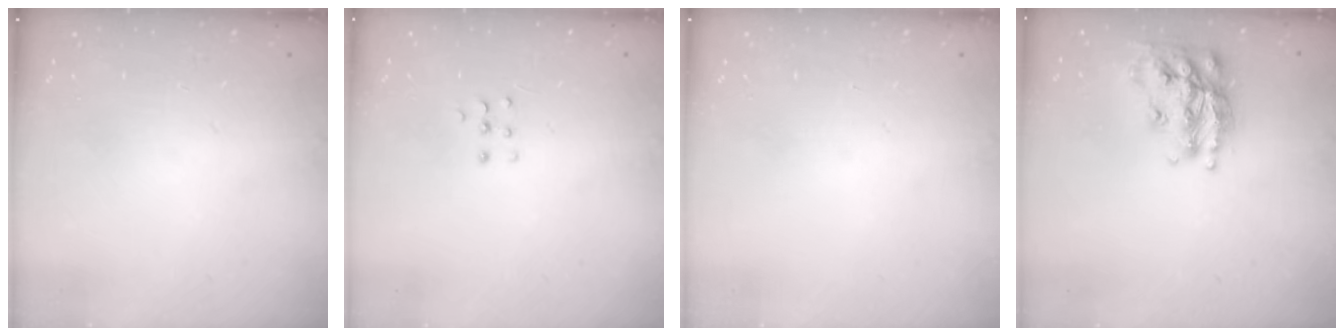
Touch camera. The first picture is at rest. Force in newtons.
{"total": 3.8, "press": 3.8, "slide": 0.4}
{"total": 0.0}
{"total": 18.2, "press": 18.1, "slide": 1.1}